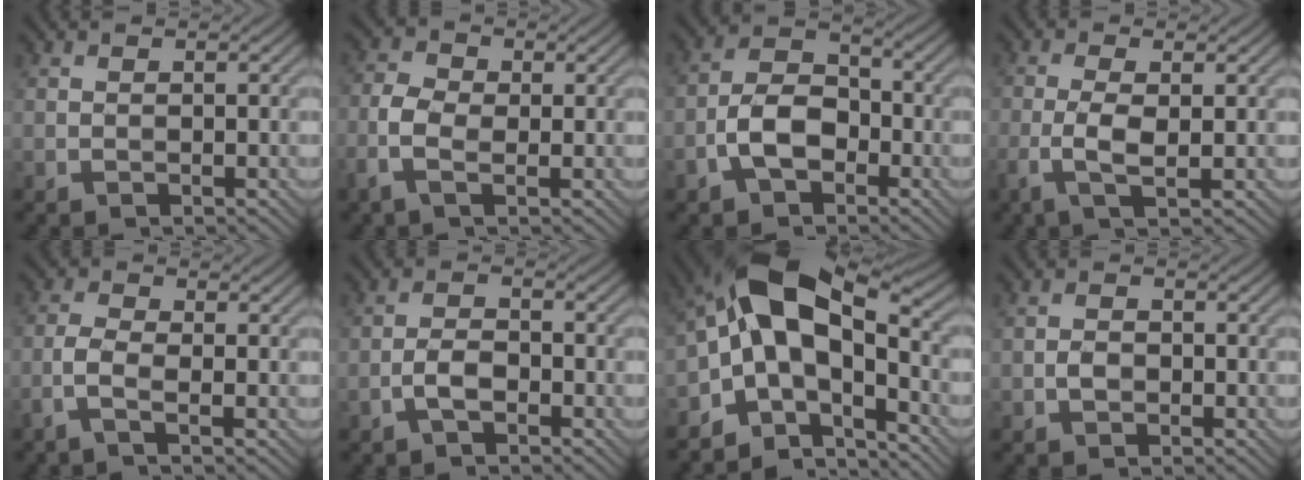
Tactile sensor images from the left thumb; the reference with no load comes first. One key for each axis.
{"total": 4.5, "fx": -1.0, "fy": 2.8, "fz": 3.4, "tx": -0.091, "ty": 0.004, "tz": -0.031}
{"total": 6.7, "fx": -2.9, "fy": 4.0, "fz": 4.6, "tx": -0.088, "ty": 0.009, "tz": -0.062}
{"total": 4.3, "fx": -0.9, "fy": 1.3, "fz": 4.0, "tx": -0.103, "ty": 0.000, "tz": -0.020}
{"total": 2.7, "fx": -1.2, "fy": 0.8, "fz": 2.3, "tx": -0.063, "ty": 0.006, "tz": -0.034}
{"total": 3.0, "fx": -1.7, "fy": 1.2, "fz": 2.1, "tx": -0.044, "ty": 0.004, "tz": -0.039}
{"total": 12.2, "fx": -3.3, "fy": 6.7, "fz": 9.7, "tx": -0.161, "ty": 0.012, "tz": -0.071}
{"total": 1.7, "fx": -0.8, "fy": 1.1, "fz": 1.0, "tx": -0.023, "ty": 0.001, "tz": -0.018}